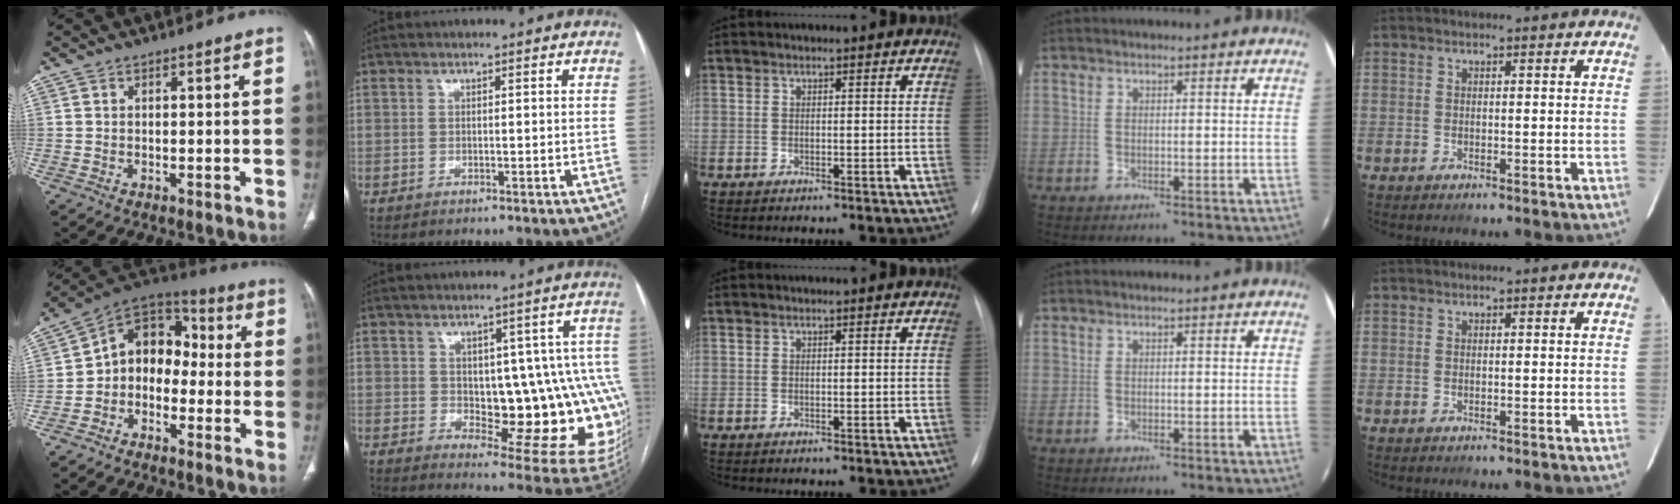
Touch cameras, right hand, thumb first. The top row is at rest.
{"thumb": {"total": 11.2, "force": [-2.0, 8.7, 6.7], "torque": [-0.072, 0.057, -0.055]}, "index": {"total": 17.1, "force": [-0.7, 7.3, 15.4], "torque": [-0.131, 0.016, 0.014]}}